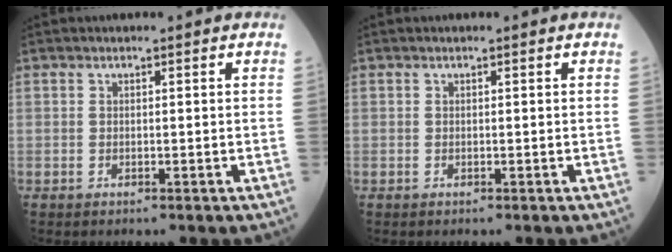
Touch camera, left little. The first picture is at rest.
{"total": 0.0}